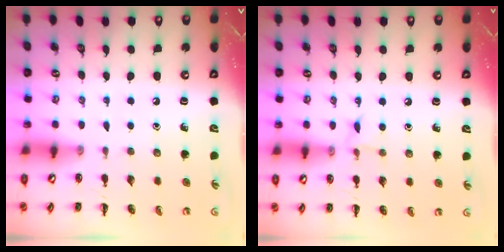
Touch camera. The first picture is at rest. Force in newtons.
{"total": 5.3, "press": 5.2, "slide": 1.3}